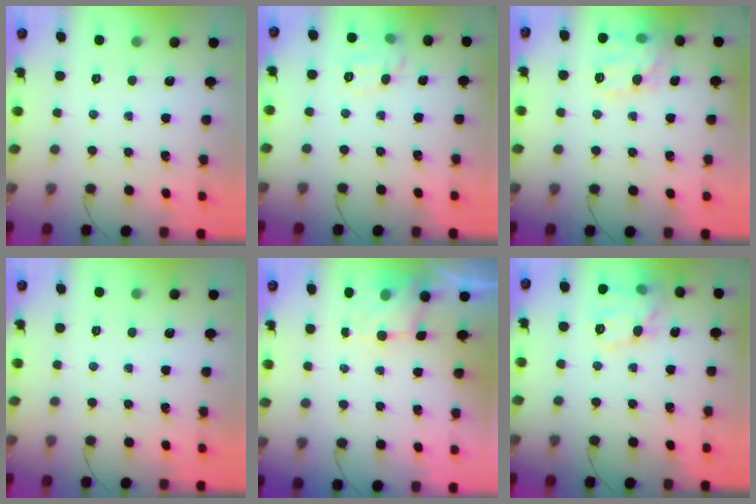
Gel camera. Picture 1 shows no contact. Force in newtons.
{"total": 8.4, "press": 8.3, "slide": 1.3}
{"total": 13.3, "press": 13.3, "slide": 0.7}
{"total": 0.0}
{"total": 4.3, "press": 4.2, "slide": 1.0}
{"total": 11.4, "press": 11.4, "slide": 0.3}